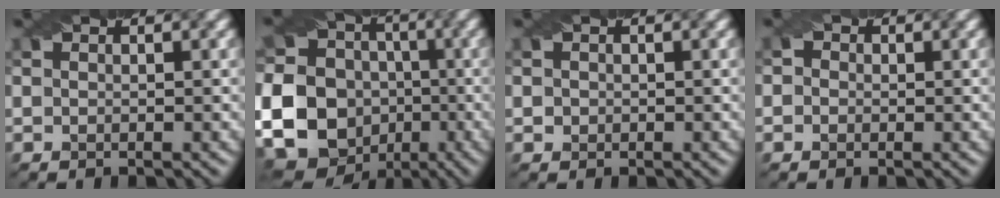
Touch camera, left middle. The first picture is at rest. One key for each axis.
{"total": 23.6, "fx": -6.7, "fy": 21.8, "fz": 6.0, "tx": -0.176, "ty": -0.042, "tz": -0.114}
{"total": 0.9, "fx": -0.6, "fy": -0.2, "fz": -0.7, "tx": -0.003, "ty": -0.002, "tz": 0.019}
{"total": 1.1, "fx": -0.8, "fy": 0.0, "fz": -0.8, "tx": -0.002, "ty": -0.001, "tz": 0.004}